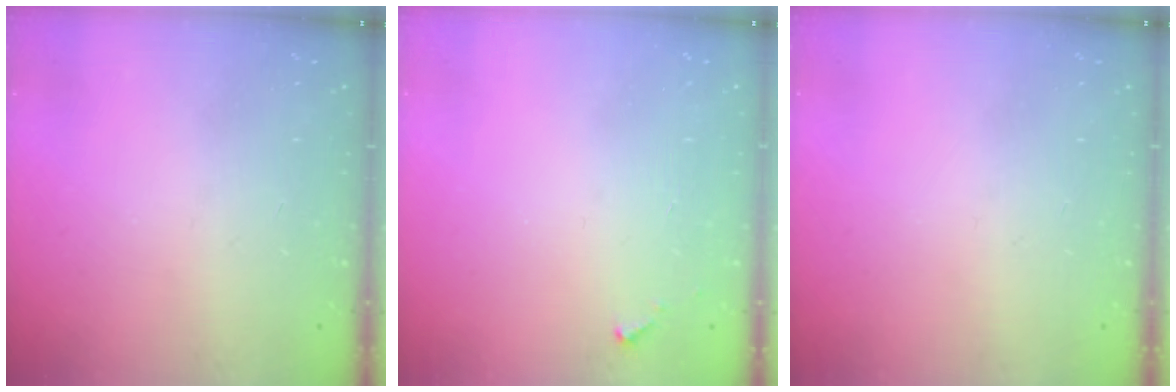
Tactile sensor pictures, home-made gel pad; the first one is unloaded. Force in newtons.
{"total": 2.8, "press": 2.8, "slide": 0.1}
{"total": 0.0}